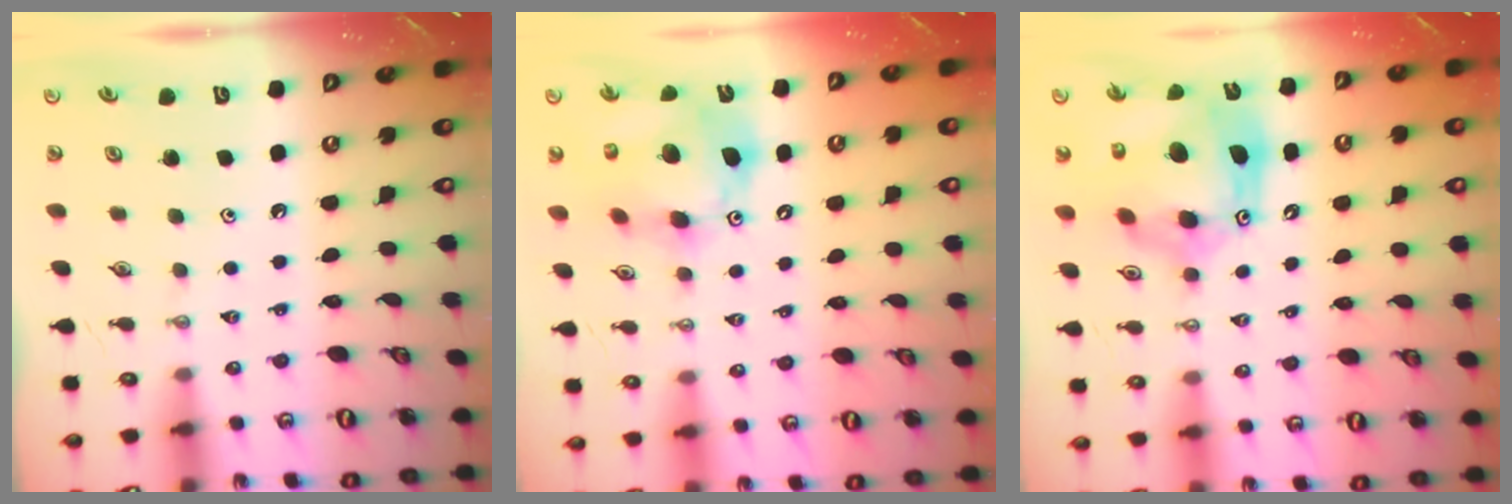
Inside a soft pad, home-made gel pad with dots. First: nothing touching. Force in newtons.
{"total": 15.6, "press": 15.4, "slide": 2.5}
{"total": 18.2, "press": 18.1, "slide": 1.6}